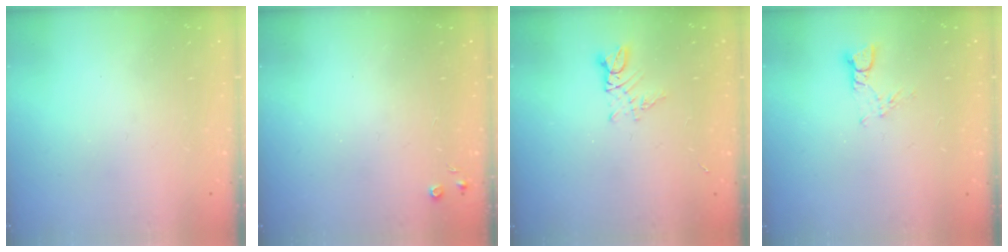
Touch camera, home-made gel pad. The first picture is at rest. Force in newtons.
{"total": 3.3, "press": 3.3, "slide": 0.6}
{"total": 3.0, "press": 3.0, "slide": 0.4}
{"total": 3.5, "press": 3.4, "slide": 0.3}